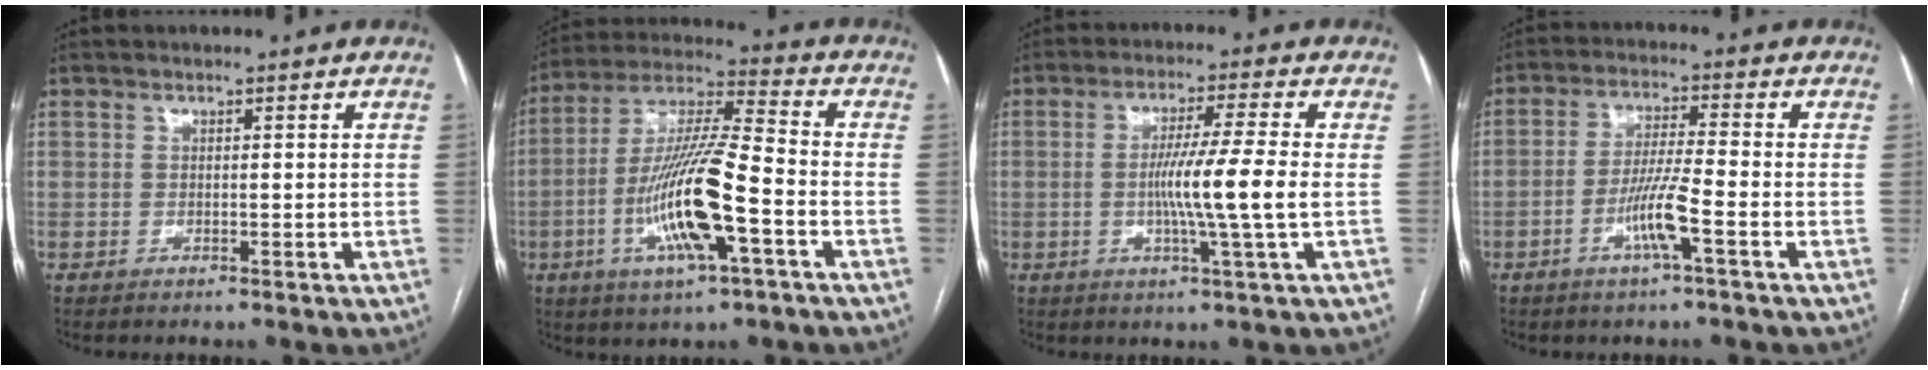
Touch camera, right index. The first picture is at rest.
{"total": 16.1, "force": [-4.9, 1.9, 15.2], "torque": [-0.303, -0.004, -0.087]}
{"total": 8.8, "force": [-0.9, -1.4, 8.6], "torque": [-0.154, -0.009, -0.017]}
{"total": 6.7, "force": [-2.8, -0.2, 6.1], "torque": [-0.121, -0.002, -0.054]}